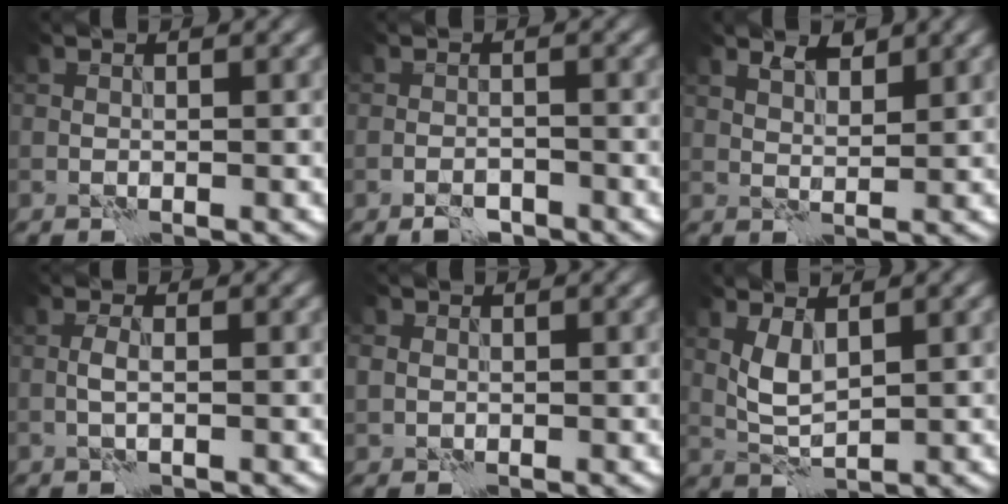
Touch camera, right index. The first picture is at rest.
{"total": 1.9, "force": [-1.5, 0.5, 1.0], "torque": [-0.015, 0.006, -0.030]}
{"total": 2.0, "force": [1.6, 0.7, 1.1], "torque": [-0.012, -0.005, 0.032]}
{"total": 1.3, "force": [-0.2, 0.3, 1.2], "torque": [-0.026, 0.004, -0.008]}
{"total": 1.6, "force": [0.1, 1.5, 0.5], "torque": [-0.012, 0.001, 0.001]}
{"total": 2.8, "force": [1.0, 1.2, 2.3], "torque": [-0.053, 0.000, 0.023]}